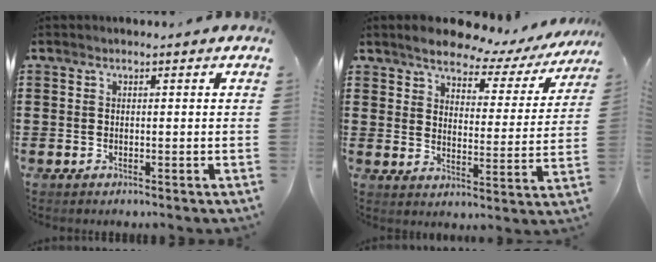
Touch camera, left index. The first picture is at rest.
{"total": 5.5, "force": [5.0, 1.6, 1.7], "torque": [-0.053, -0.029, 0.081]}